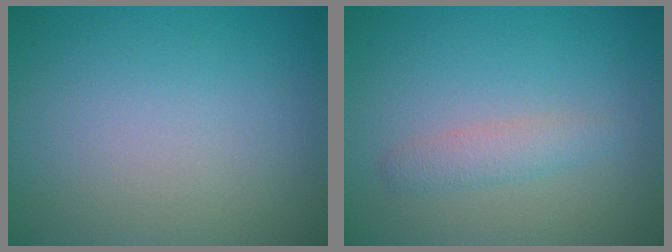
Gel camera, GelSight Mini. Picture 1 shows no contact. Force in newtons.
{"total": 1.8, "press": 1.8, "slide": 0.0}